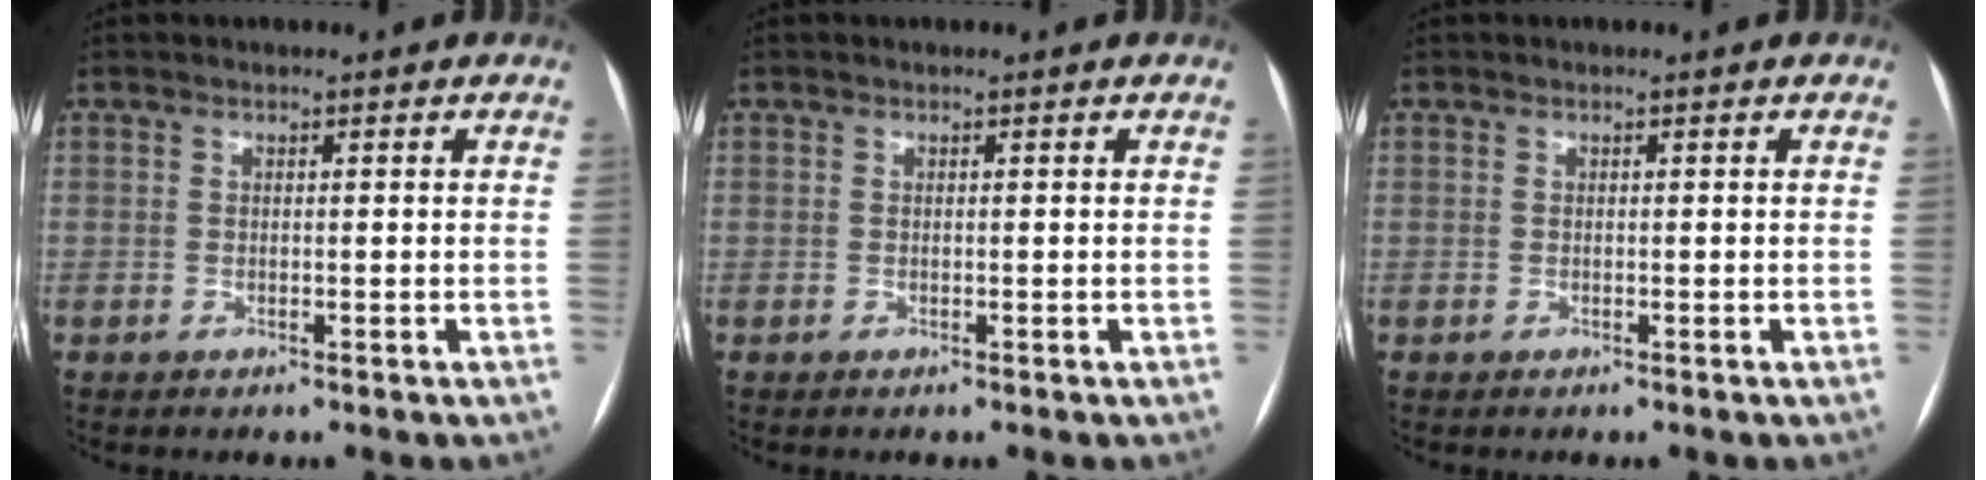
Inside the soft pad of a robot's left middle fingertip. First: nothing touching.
{"total": 0.0}
{"total": 0.0}